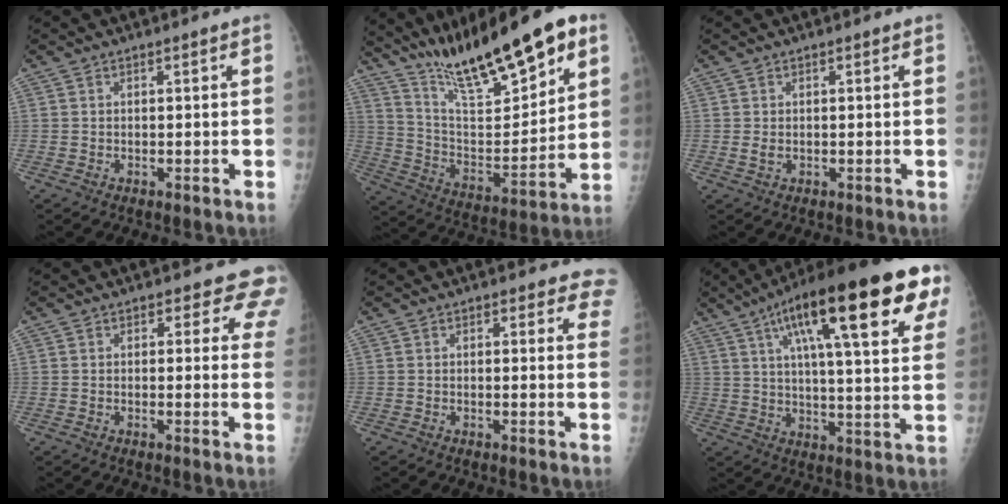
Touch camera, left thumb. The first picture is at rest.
{"total": 24.4, "force": [16.4, 6.6, 16.8], "torque": [-0.240, -0.060, 0.286]}
{"total": 1.1, "force": [0.0, 0.7, 0.8], "torque": [-0.011, -0.002, 0.003]}
{"total": 6.4, "force": [5.0, 3.3, 2.2], "torque": [0.021, -0.019, 0.032]}
{"total": 5.7, "force": [4.9, 2.4, 1.7], "torque": [0.025, -0.017, 0.033]}
{"total": 27.5, "force": [12.9, 6.5, 23.4], "torque": [-0.343, 0.000, 0.191]}